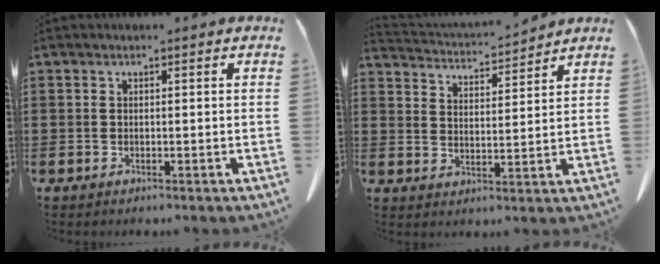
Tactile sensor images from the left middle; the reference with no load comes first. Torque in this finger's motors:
{"motor_torque": [0.01, -0.30, -0.28, -0.07]}